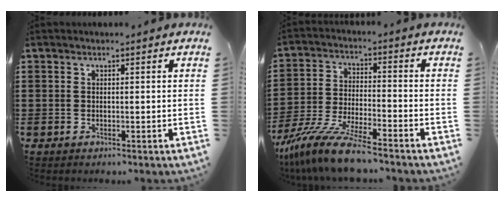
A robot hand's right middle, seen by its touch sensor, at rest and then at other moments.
{"total": 10.0, "force": [-8.8, 0.3, 4.8], "torque": [-0.103, 0.001, -0.174]}